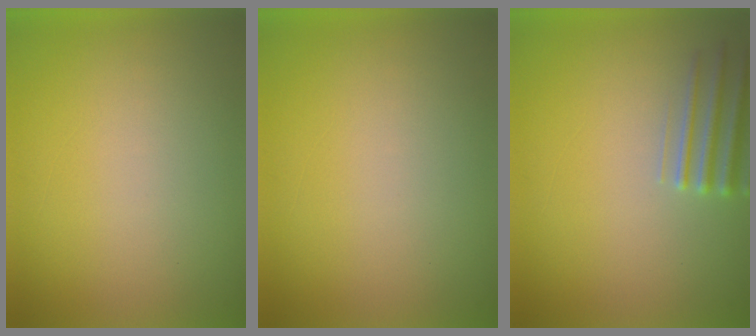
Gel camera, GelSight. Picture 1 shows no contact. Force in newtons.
{"total": 1.0}
{"total": 2.8}